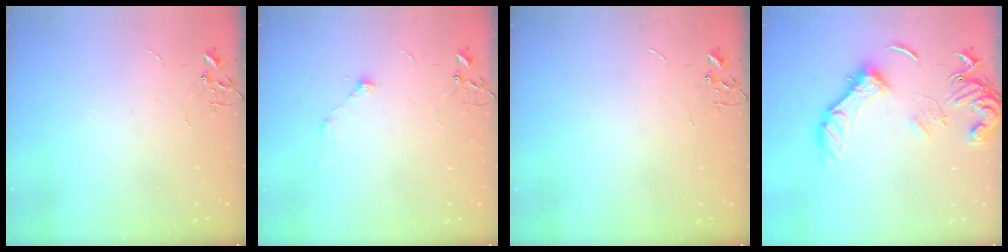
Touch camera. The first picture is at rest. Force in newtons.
{"total": 6.0, "press": 6.0, "slide": 0.8}
{"total": 0.0}
{"total": 15.0, "press": 15.0, "slide": 0.8}